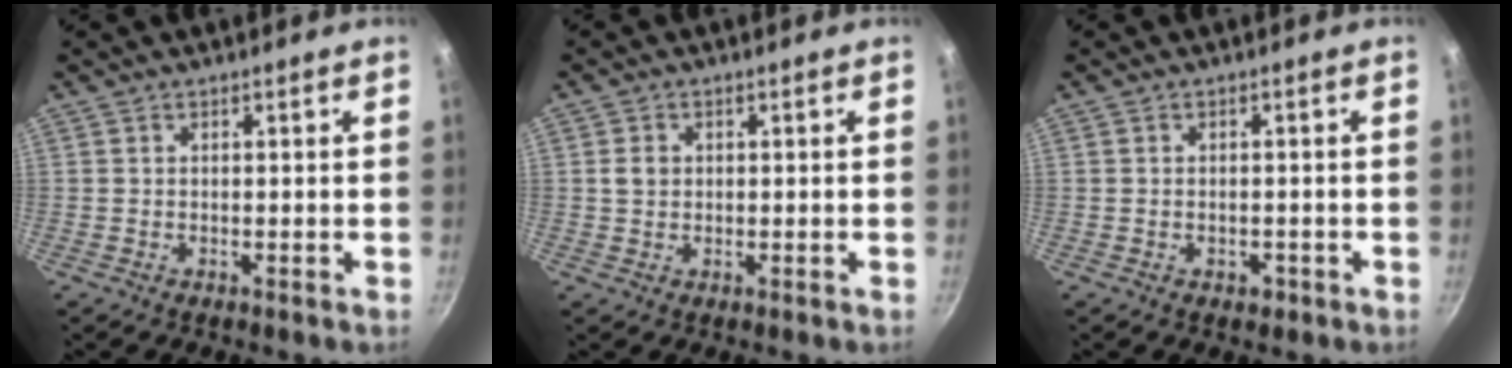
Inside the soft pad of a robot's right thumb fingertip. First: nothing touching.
{"total": 2.4, "force": [0.3, 2.0, 1.2], "torque": [-0.011, 0.004, 0.004]}
{"total": 1.8, "force": [-0.8, 1.2, 1.1], "torque": [-0.016, 0.003, -0.008]}